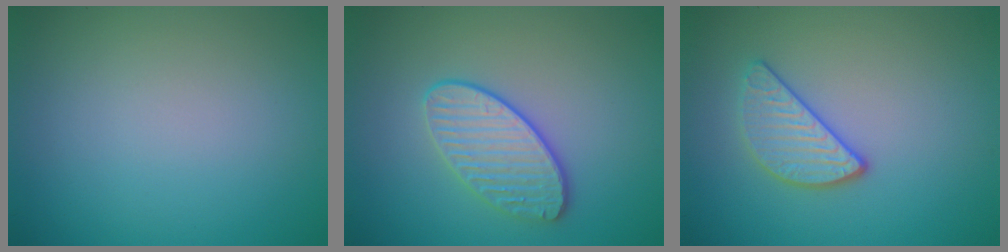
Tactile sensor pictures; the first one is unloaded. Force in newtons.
{"total": 3.4, "press": 3.2, "slide": 1.0}
{"total": 2.8, "press": 2.6, "slide": 0.9}